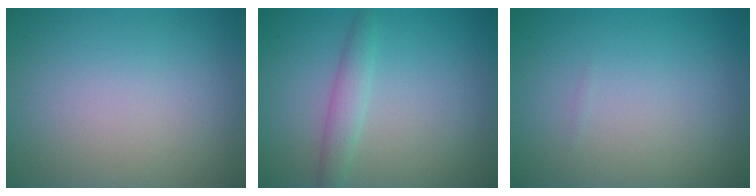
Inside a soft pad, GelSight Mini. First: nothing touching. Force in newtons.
{"total": 2.0, "press": 2.0, "slide": 0.0}
{"total": 0.0}